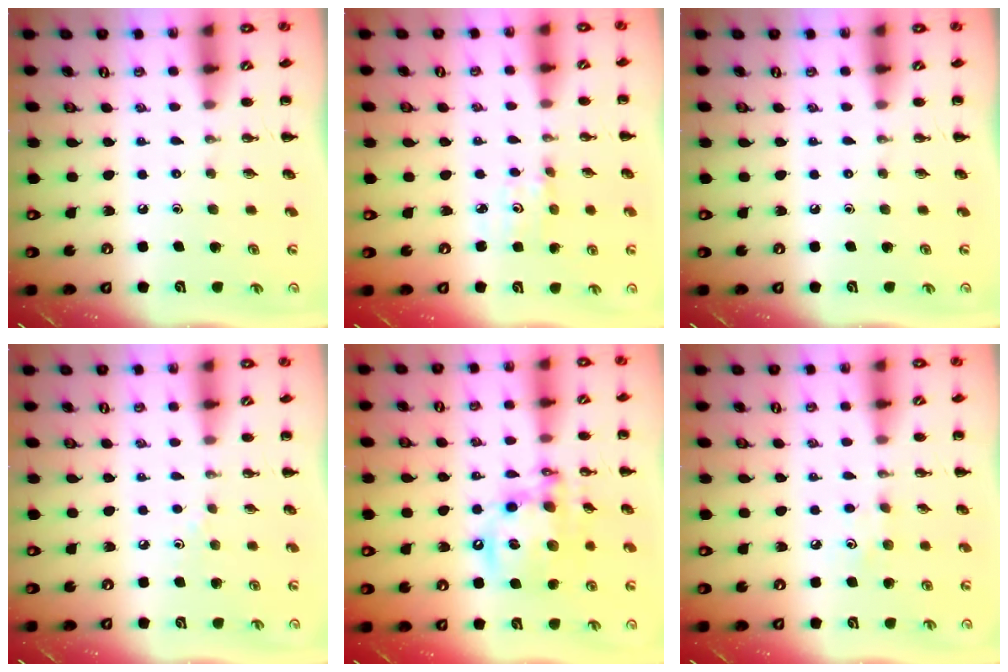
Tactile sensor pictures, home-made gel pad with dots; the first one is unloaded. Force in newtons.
{"total": 2.4, "press": 2.3, "slide": 0.8}
{"total": 0.0}
{"total": 2.2, "press": 2.1, "slide": 0.9}
{"total": 15.3, "press": 14.8, "slide": 3.7}
{"total": 3.3, "press": 3.2, "slide": 0.6}